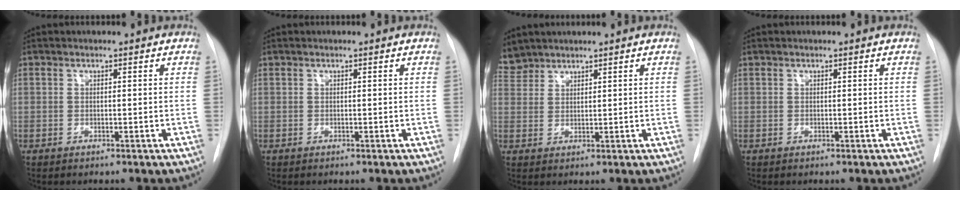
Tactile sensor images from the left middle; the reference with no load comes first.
{"total": 0.0}
{"total": 3.4, "force": [3.3, 1.0, -0.3], "torque": [0.005, 0.011, 0.070]}
{"total": 0.0}